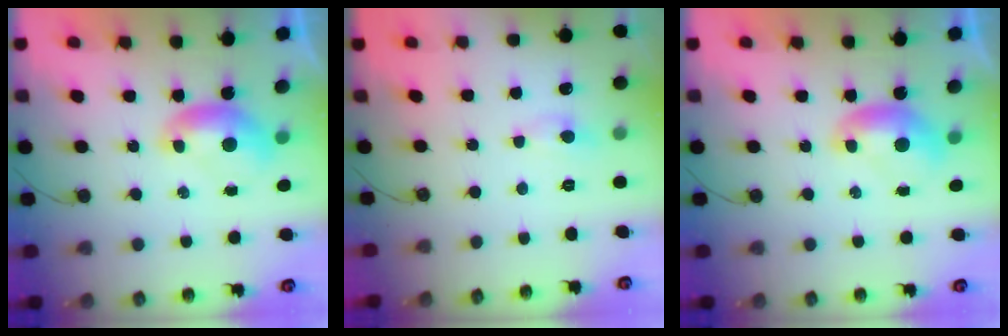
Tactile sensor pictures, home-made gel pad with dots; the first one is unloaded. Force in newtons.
{"total": 2.5, "press": 2.4, "slide": 0.5}
{"total": 0.0}